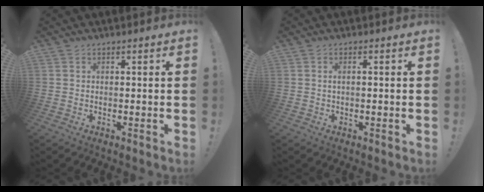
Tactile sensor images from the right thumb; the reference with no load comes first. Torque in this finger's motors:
{"motor_torque": [-0.20, -0.52, 0.15, 0.27, 0.05]}